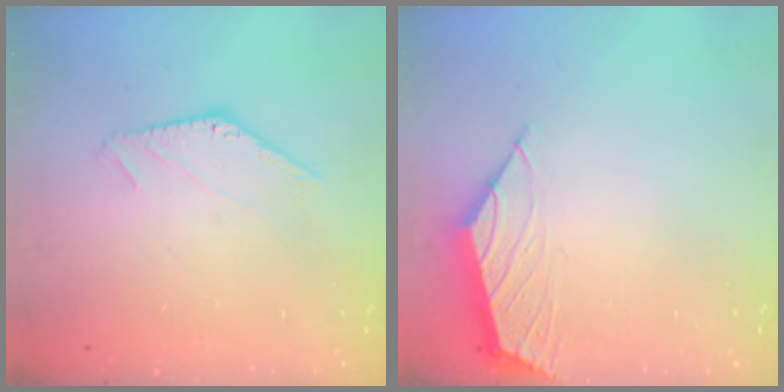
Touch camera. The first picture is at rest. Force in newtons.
{"total": 2.2, "press": 2.2, "slide": 0.5}